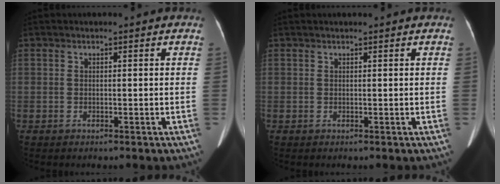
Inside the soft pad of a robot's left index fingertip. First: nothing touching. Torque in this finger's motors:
{"motor_torque": [-0.39, 0.46, -0.17, -0.04]}